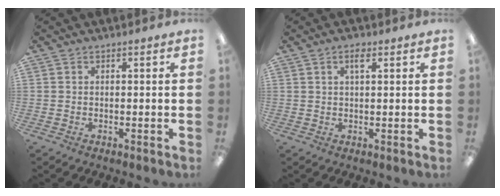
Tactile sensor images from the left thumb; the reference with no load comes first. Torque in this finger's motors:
{"motor_torque": [-0.14, 0.01, -0.17, 0.22, 0.01]}